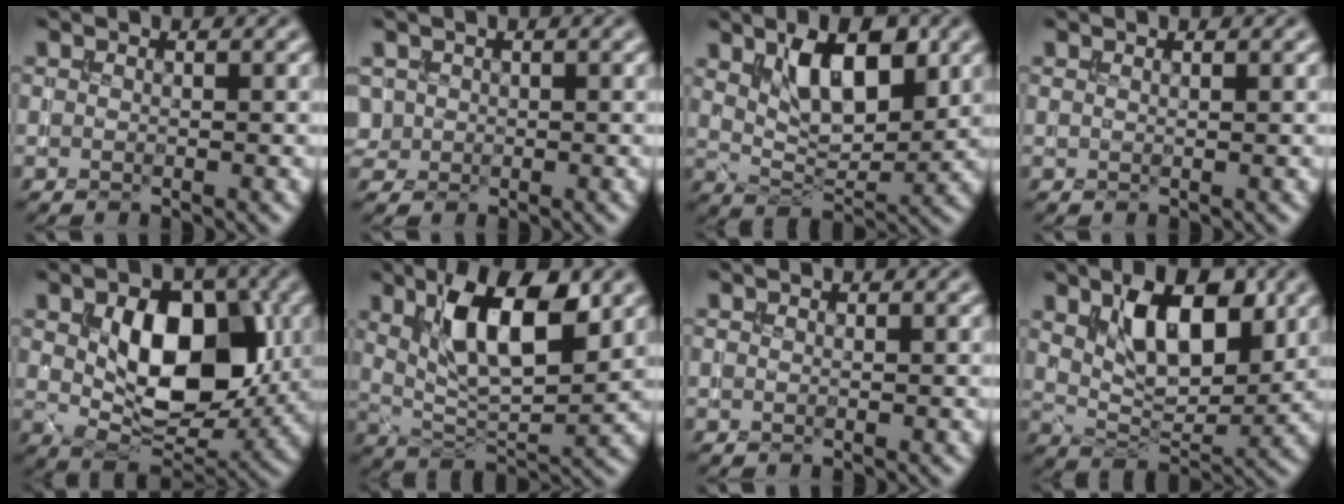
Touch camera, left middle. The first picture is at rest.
{"total": 1.4, "force": [0.2, 1.4, 0.2], "torque": [0.001, -0.003, 0.005]}
{"total": 7.1, "force": [2.8, 3.3, 5.7], "torque": [-0.099, -0.002, 0.047]}
{"total": 0.5, "force": [0.4, 0.1, 0.3], "torque": [-0.004, -0.001, 0.005]}
{"total": 9.4, "force": [1.4, 5.6, 7.4], "torque": [-0.124, -0.010, 0.026]}
{"total": 8.9, "force": [3.4, 3.3, 7.5], "torque": [-0.133, -0.005, 0.058]}
{"total": 0.0}
{"total": 7.9, "force": [3.0, 3.9, 6.2], "torque": [-0.105, -0.003, 0.051]}